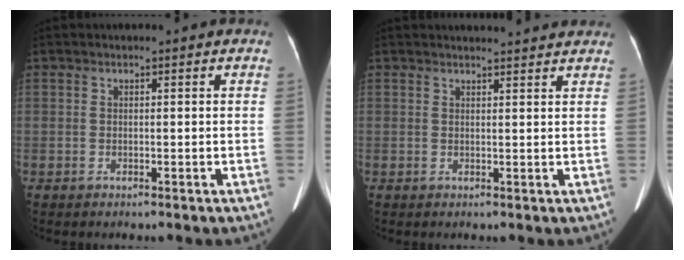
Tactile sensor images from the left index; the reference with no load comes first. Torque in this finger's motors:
{"motor_torque": [-0.37, -0.30, -0.47, -0.07]}